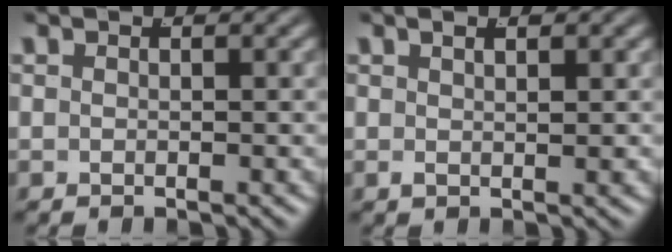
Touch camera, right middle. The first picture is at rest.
{"total": 1.4, "force": [0.7, 0.0, 1.2], "torque": [-0.009, 0.001, 0.015]}